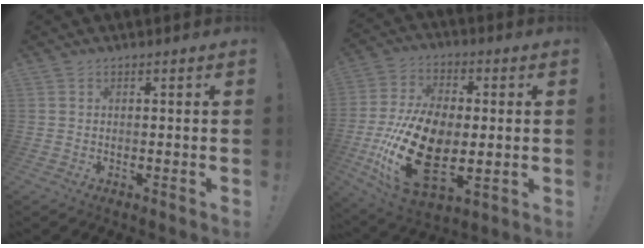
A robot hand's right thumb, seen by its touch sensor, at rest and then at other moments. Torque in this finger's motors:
{"motor_torque": [0.11, 1.10, 2.29, -0.49, 0.21]}